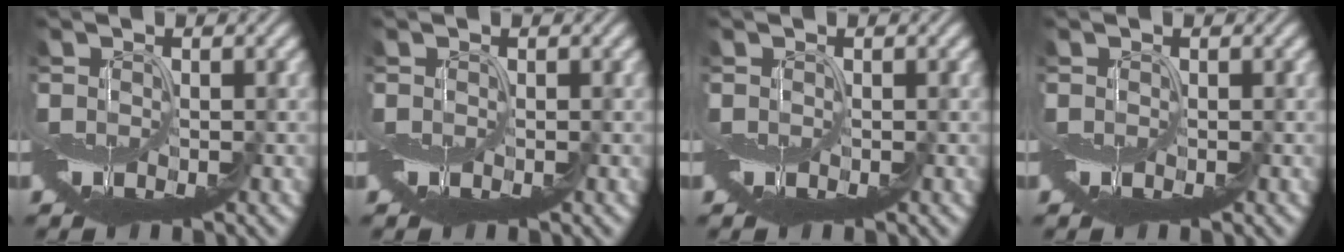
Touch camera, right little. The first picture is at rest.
{"total": 0.0}
{"total": 0.0}
{"total": 0.0}